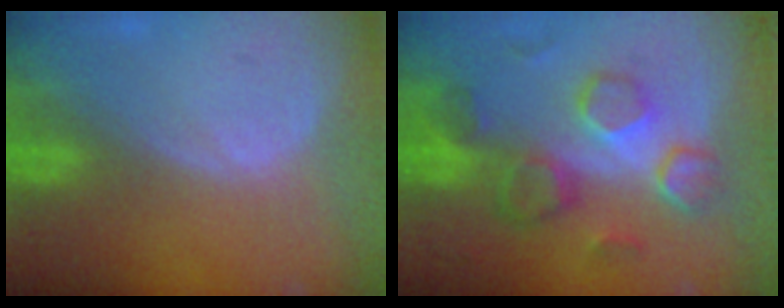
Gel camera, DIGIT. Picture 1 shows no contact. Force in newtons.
{"total": 9.7, "press": 8.9, "slide": 3.8}